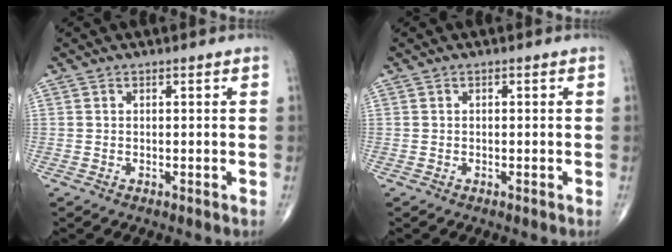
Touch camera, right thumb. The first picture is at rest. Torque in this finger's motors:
{"motor_torque": [-0.17, -0.03, 0.06, 0.12, 0.02]}